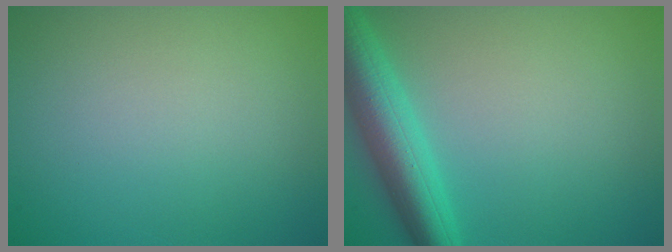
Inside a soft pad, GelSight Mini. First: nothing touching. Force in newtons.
{"total": 5.9, "press": 5.9, "slide": 0.2}